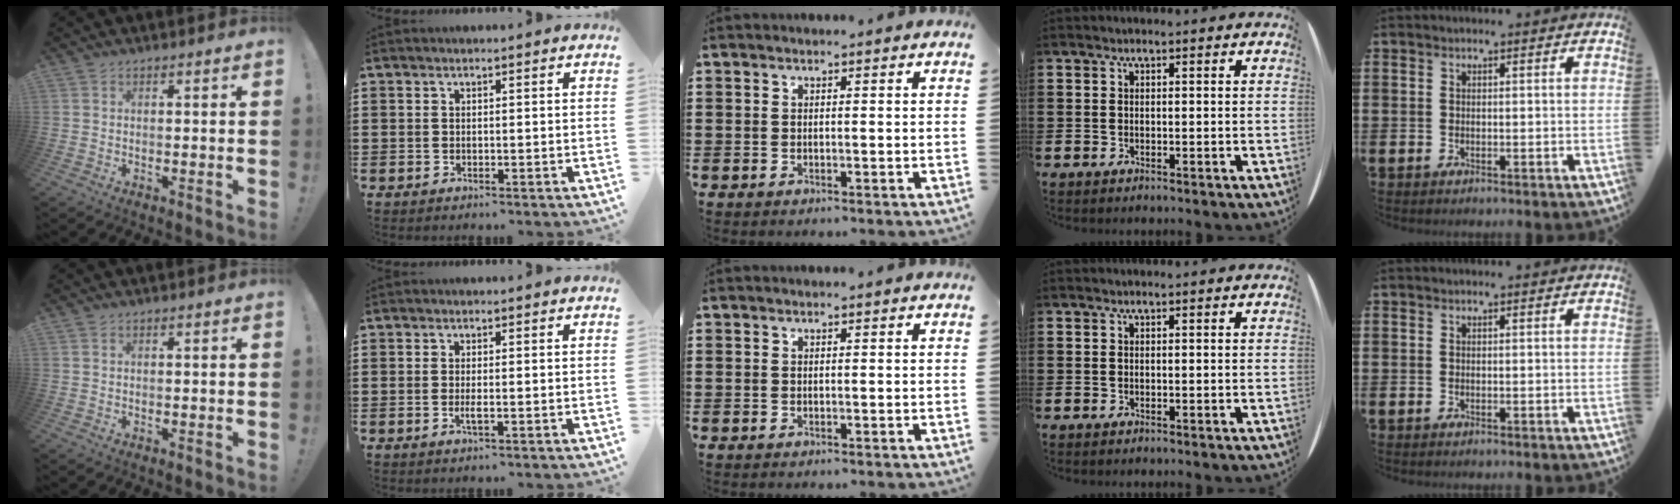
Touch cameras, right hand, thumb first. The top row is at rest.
{"index": {"total": 1.6, "force": [-0.5, -0.1, 1.5], "torque": [-0.036, -0.008, -0.010]}}